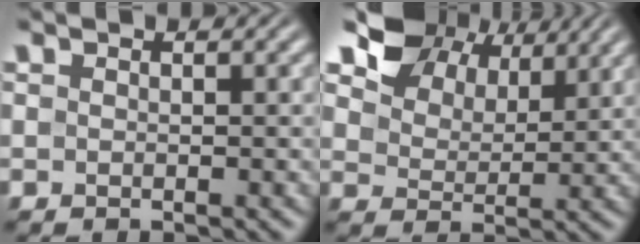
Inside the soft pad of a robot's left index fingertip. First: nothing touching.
{"total": 8.3, "force": [5.9, 4.5, 3.7], "torque": [-0.087, 0.009, 0.105]}